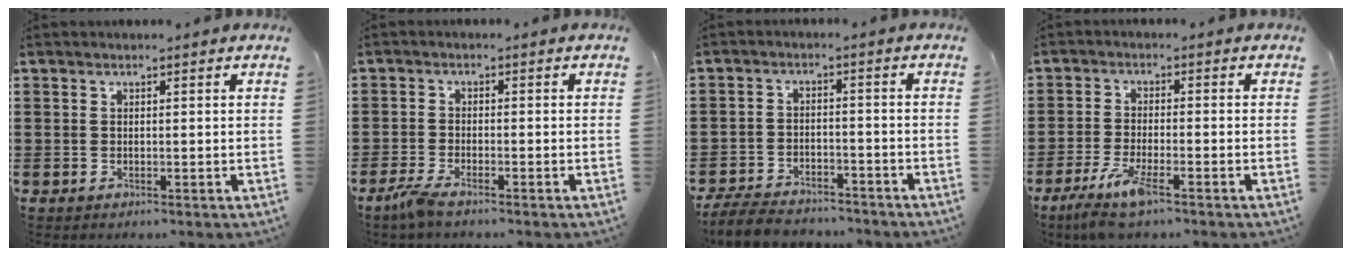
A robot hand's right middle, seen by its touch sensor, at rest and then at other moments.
{"total": 2.8, "force": [-2.1, 0.3, 1.7], "torque": [-0.051, -0.007, -0.046]}
{"total": 5.6, "force": [-5.4, 1.1, 1.3], "torque": [-0.029, 0.008, -0.108]}
{"total": 5.6, "force": [-3.9, 0.6, 4.0], "torque": [-0.090, -0.018, -0.075]}